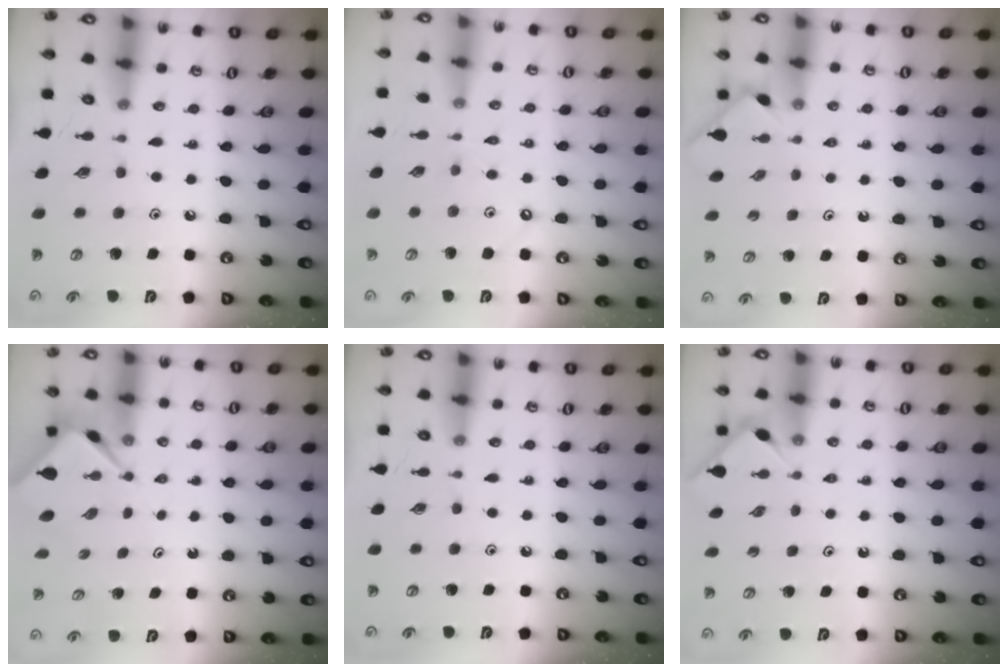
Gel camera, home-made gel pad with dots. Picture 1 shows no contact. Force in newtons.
{"total": 1.7, "press": 1.6, "slide": 0.3}
{"total": 0.0}
{"total": 2.7, "press": 2.7, "slide": 0.1}
{"total": 0.0}
{"total": 2.7, "press": 2.6, "slide": 0.4}